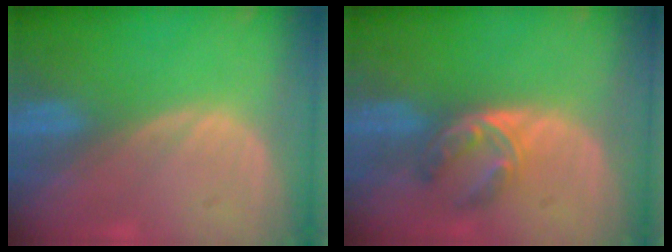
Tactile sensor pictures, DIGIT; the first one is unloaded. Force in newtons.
{"total": 5.7, "press": 4.5, "slide": 3.4}